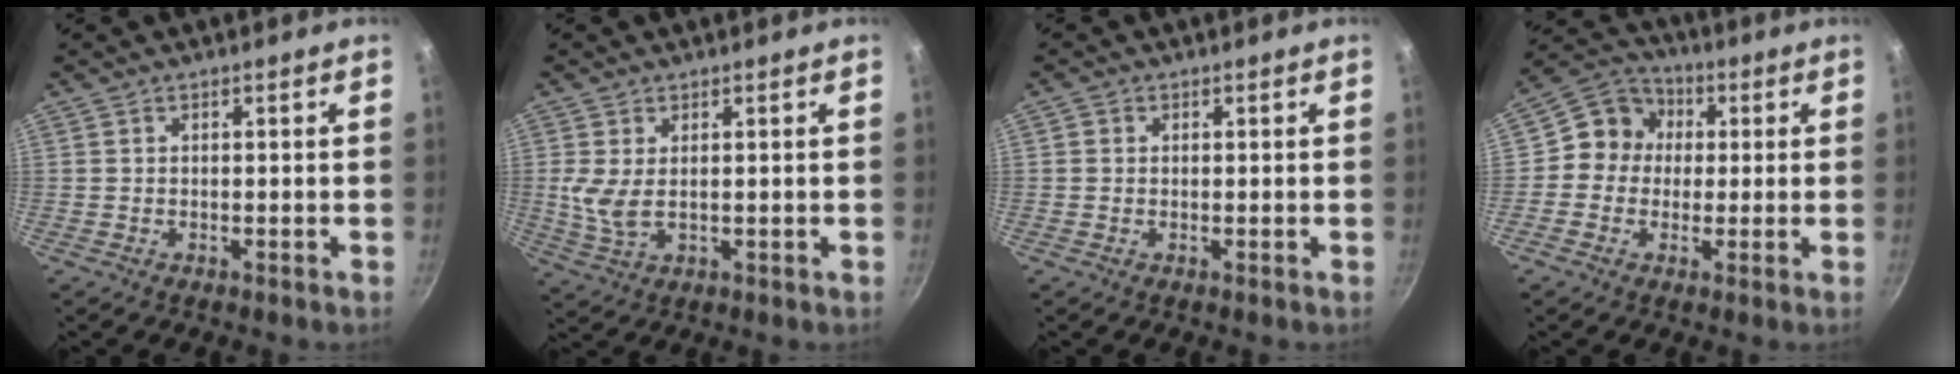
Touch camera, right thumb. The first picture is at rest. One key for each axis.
{"total": 5.3, "fx": 0.8, "fy": 2.7, "fz": 4.4, "tx": -0.090, "ty": -0.007, "tz": 0.022}
{"total": 1.0, "fx": 0.1, "fy": 0.9, "fz": 0.3, "tx": -0.002, "ty": 0.001, "tz": -0.001}
{"total": 8.7, "fx": 0.8, "fy": 8.1, "fz": 3.1, "tx": -0.013, "ty": 0.017, "tz": -0.010}